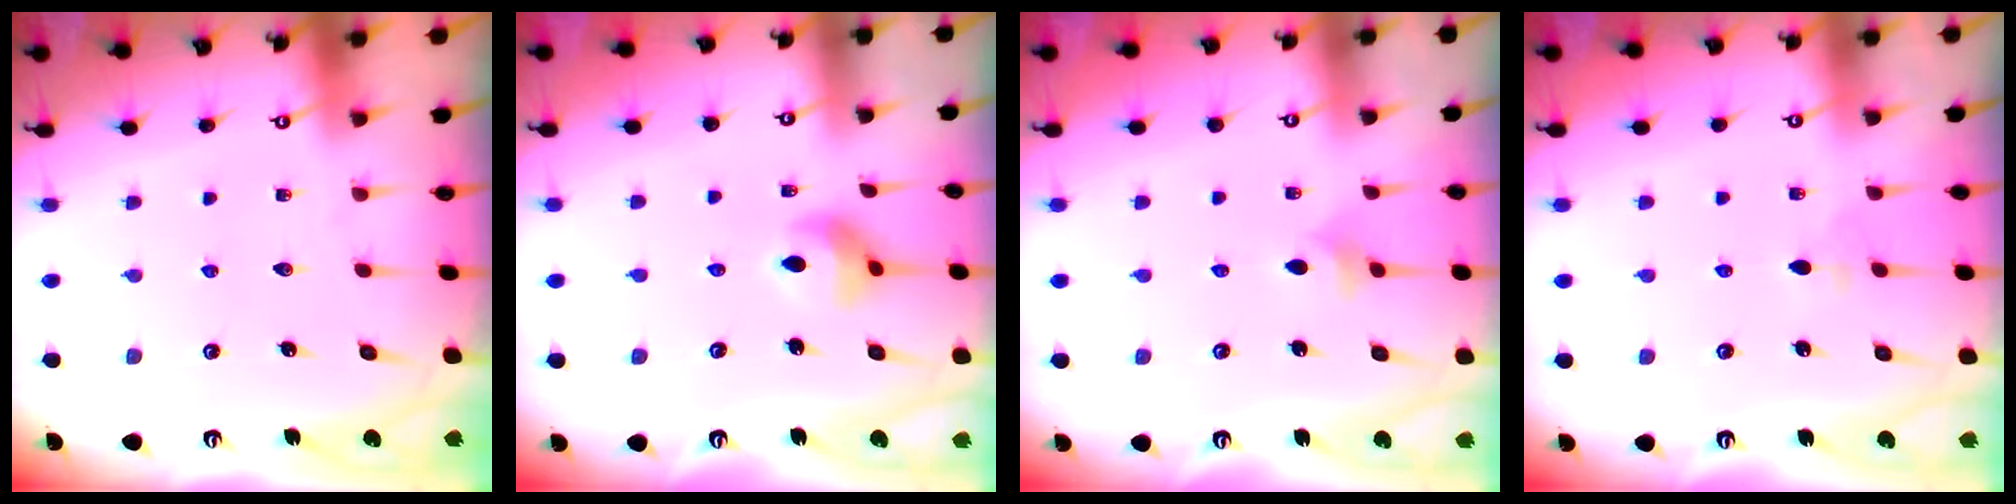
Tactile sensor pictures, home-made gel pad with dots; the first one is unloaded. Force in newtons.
{"total": 7.5, "press": 7.4, "slide": 1.4}
{"total": 4.0, "press": 4.0, "slide": 0.8}
{"total": 3.0, "press": 2.9, "slide": 0.6}